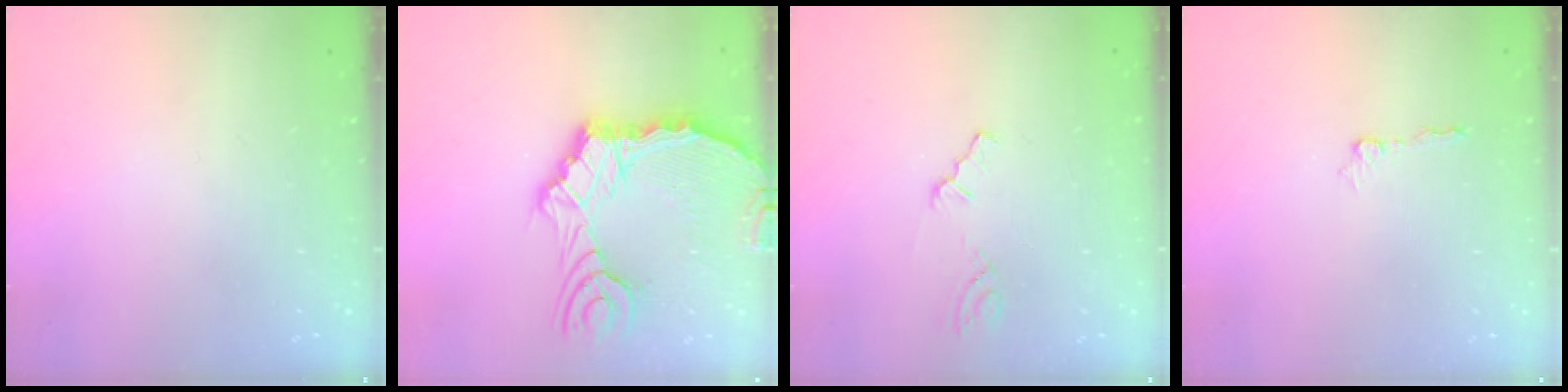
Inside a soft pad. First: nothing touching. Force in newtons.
{"total": 14.4, "press": 14.3, "slide": 1.8}
{"total": 0.7, "press": 0.6, "slide": 0.2}
{"total": 4.3, "press": 4.3, "slide": 0.3}